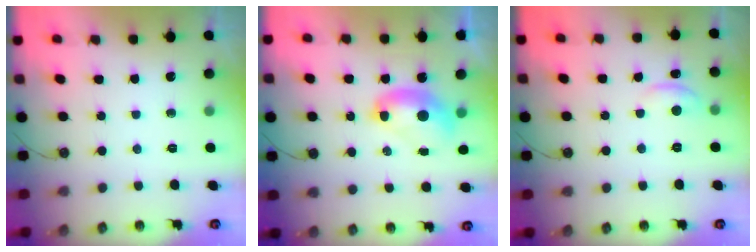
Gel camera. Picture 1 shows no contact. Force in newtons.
{"total": 2.8, "press": 2.8, "slide": 0.1}
{"total": 0.6, "press": 0.1, "slide": 0.6}